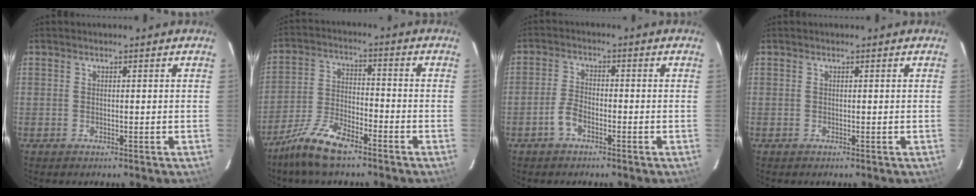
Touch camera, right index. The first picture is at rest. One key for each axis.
{"total": 10.0, "fx": -7.8, "fy": 2.8, "fz": 5.6, "tx": -0.124, "ty": -0.002, "tz": -0.152}
{"total": 3.5, "fx": -2.2, "fy": 1.7, "fz": 2.1, "tx": -0.056, "ty": 0.008, "tz": -0.044}
{"total": 0.0}